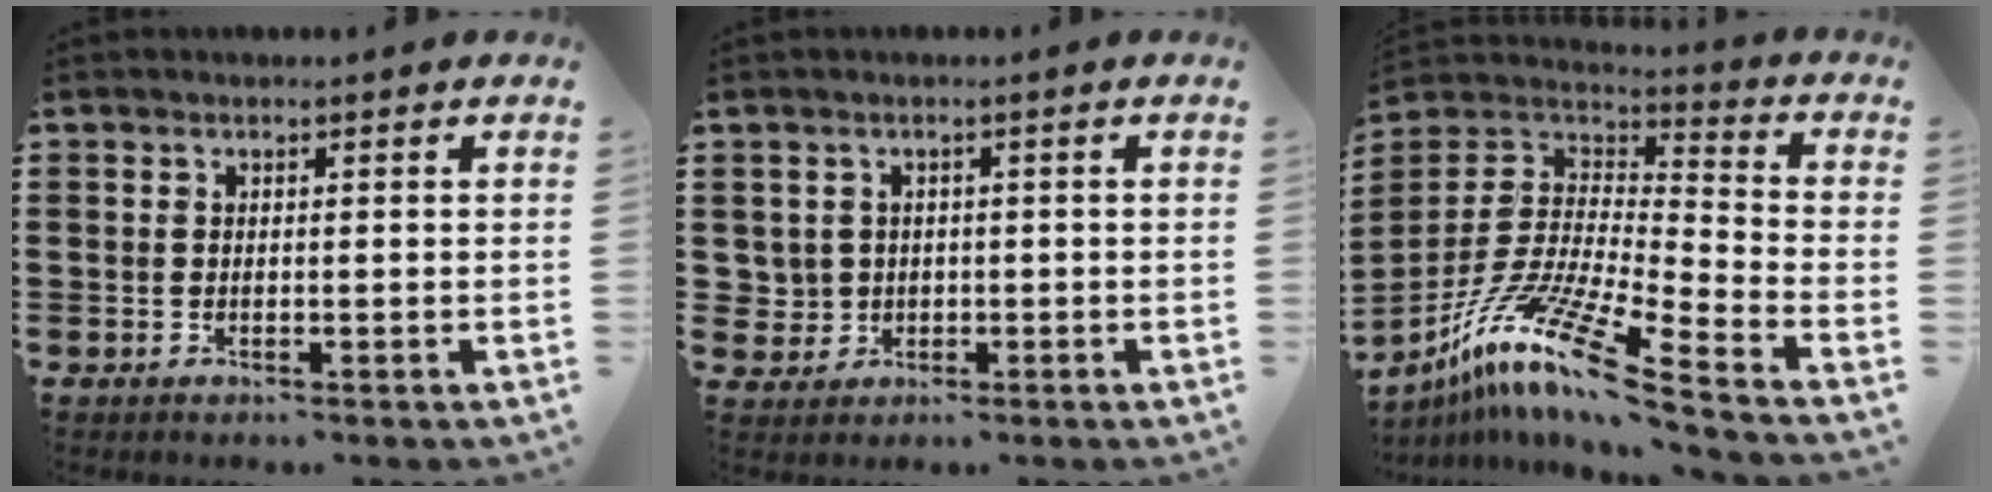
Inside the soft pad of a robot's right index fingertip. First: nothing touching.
{"total": 2.7, "force": [-0.5, 2.7, 0.2], "torque": [-0.025, 0.002, -0.017]}
{"total": 12.8, "force": [-9.5, 0.5, 8.7], "torque": [-0.186, -0.004, -0.190]}